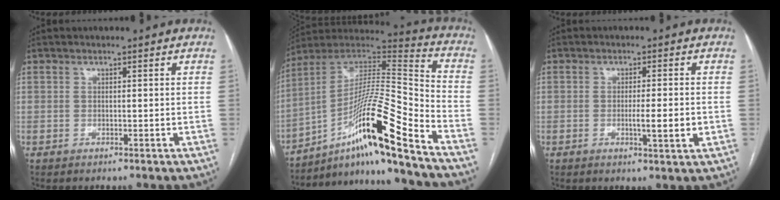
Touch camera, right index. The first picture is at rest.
{"total": 19.2, "force": [-12.0, -0.5, 15.0], "torque": [-0.282, 0.013, -0.209]}
{"total": 4.4, "force": [-0.9, 0.1, 4.3], "torque": [-0.069, -0.007, -0.012]}